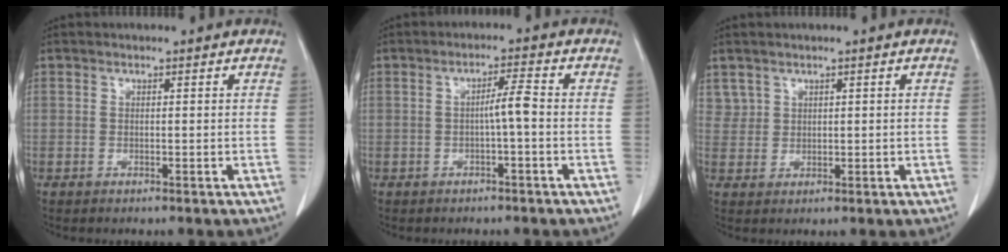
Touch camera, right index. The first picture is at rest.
{"total": 3.1, "force": [-0.6, -0.1, 3.0], "torque": [-0.049, 0.004, -0.010]}
{"total": 2.2, "force": [1.5, 1.6, 0.0], "torque": [0.011, 0.003, 0.028]}